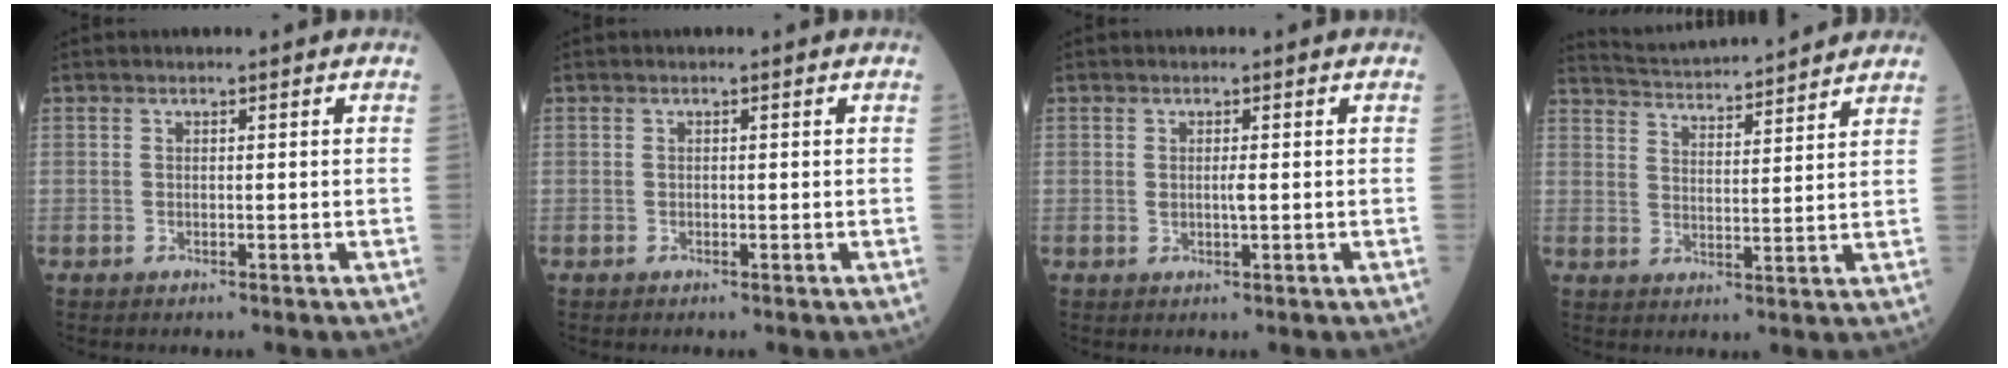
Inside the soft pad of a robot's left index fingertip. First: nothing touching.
{"total": 0.0}
{"total": 1.3, "force": [0.1, 0.2, 1.3], "torque": [-0.027, -0.001, 0.002]}
{"total": 14.8, "force": [13.9, 0.9, 4.9], "torque": [-0.091, 0.020, 0.205]}